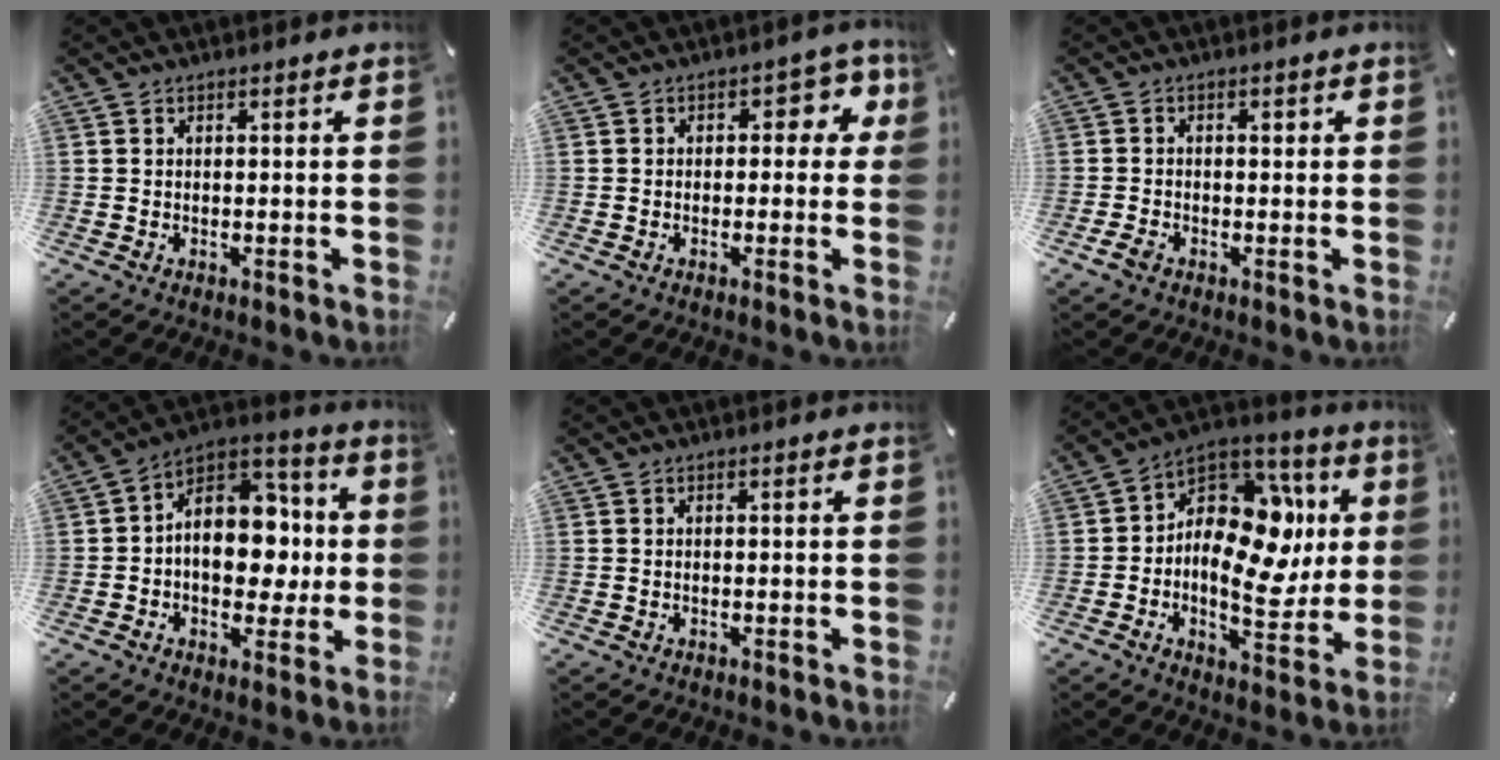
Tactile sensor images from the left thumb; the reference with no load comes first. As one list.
[{"total": 5.8, "force": [1.0, 3.9, 4.2], "torque": [-0.045, 0.005, 0.008]}, {"total": 2.3, "force": [-0.9, 1.8, 1.1], "torque": [-0.021, 0.007, -0.017]}, {"total": 14.4, "force": [-0.3, 10.9, 9.3], "torque": [-0.128, -0.007, -0.003]}, {"total": 0.0}, {"total": 18.0, "force": [1.1, 12.3, 13.2], "torque": [-0.205, -0.018, 0.023]}]